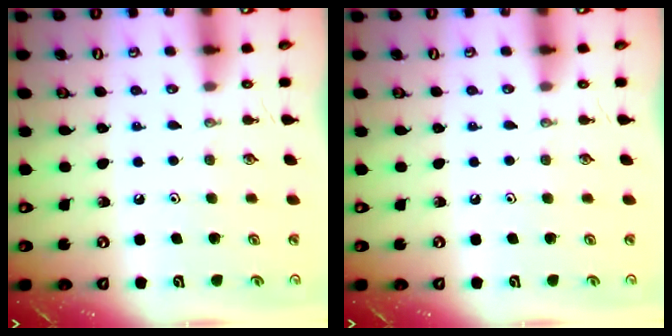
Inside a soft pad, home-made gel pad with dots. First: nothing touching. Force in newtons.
{"total": 0.0}